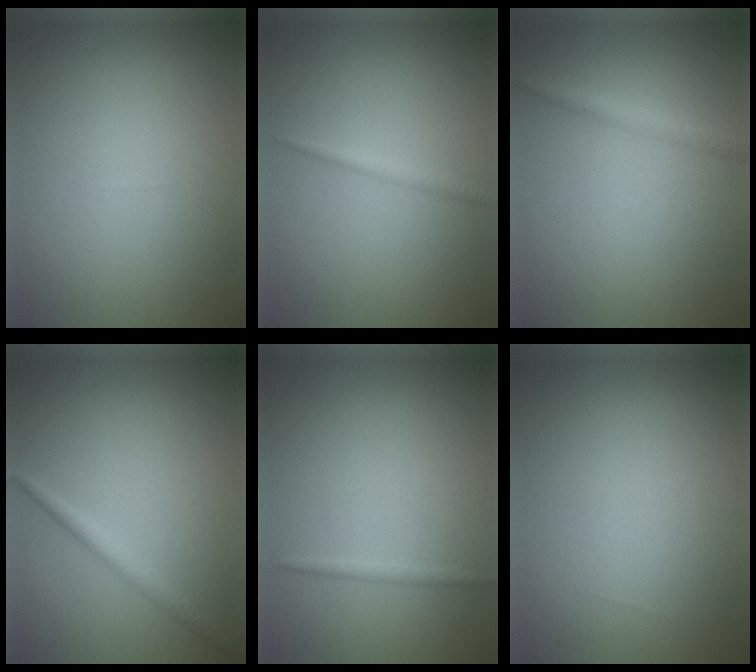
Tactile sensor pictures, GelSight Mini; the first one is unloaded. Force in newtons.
{"total": 1.0, "press": 1.0, "slide": 0.1}
{"total": 1.9, "press": 1.9, "slide": 0.0}
{"total": 1.7, "press": 1.7, "slide": 0.1}
{"total": 0.8, "press": 0.8, "slide": 0.1}
{"total": 0.0}